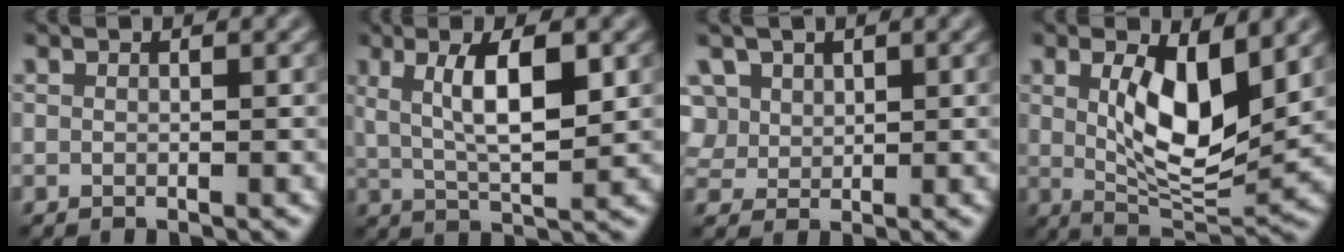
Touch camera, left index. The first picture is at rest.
{"total": 6.2, "force": [1.5, 1.6, 5.8], "torque": [-0.099, 0.002, 0.029]}
{"total": 3.7, "force": [1.9, 2.7, 1.7], "torque": [-0.060, 0.013, 0.046]}
{"total": 7.6, "force": [1.6, 3.1, 6.8], "torque": [-0.125, -0.013, 0.030]}